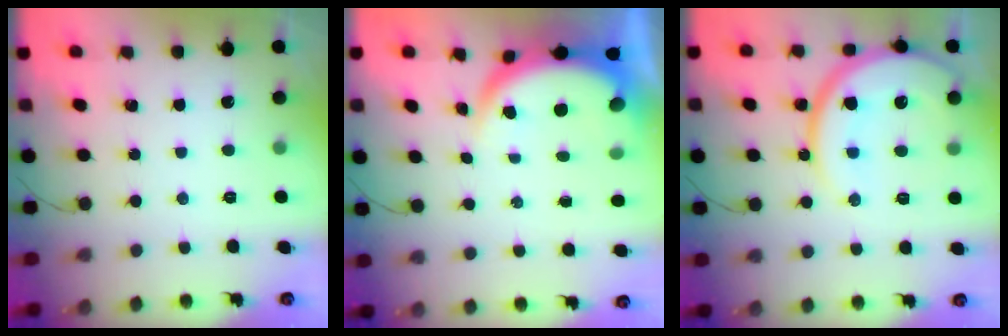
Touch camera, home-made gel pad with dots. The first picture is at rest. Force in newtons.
{"total": 6.3, "press": 6.3, "slide": 0.6}
{"total": 15.9, "press": 15.8, "slide": 1.5}